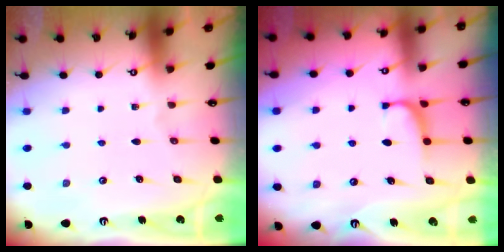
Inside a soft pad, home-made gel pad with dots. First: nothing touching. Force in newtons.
{"total": 0.8, "press": 0.6, "slide": 0.5}